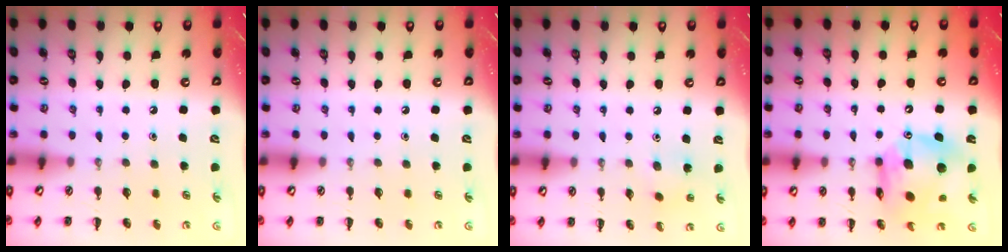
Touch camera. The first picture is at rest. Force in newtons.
{"total": 0.0}
{"total": 2.8, "press": 2.7, "slide": 0.6}
{"total": 13.1, "press": 12.5, "slide": 3.9}